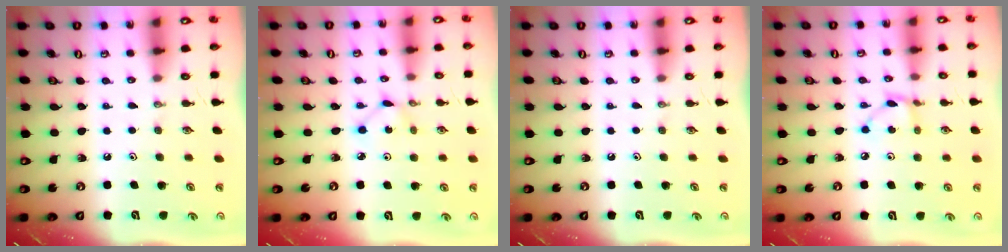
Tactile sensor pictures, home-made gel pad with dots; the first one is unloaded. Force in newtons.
{"total": 1.9, "press": 1.9, "slide": 0.2}
{"total": 0.0}
{"total": 3.6, "press": 3.6, "slide": 0.2}